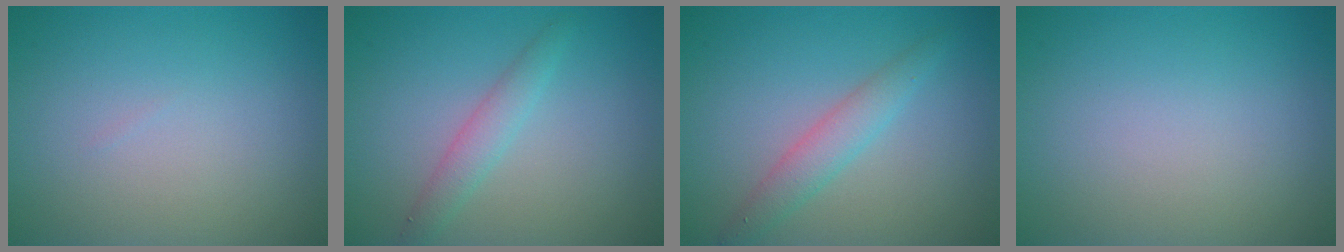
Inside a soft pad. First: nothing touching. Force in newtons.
{"total": 2.5, "press": 2.5, "slide": 0.1}
{"total": 2.4, "press": 2.4, "slide": 0.1}
{"total": 0.0}